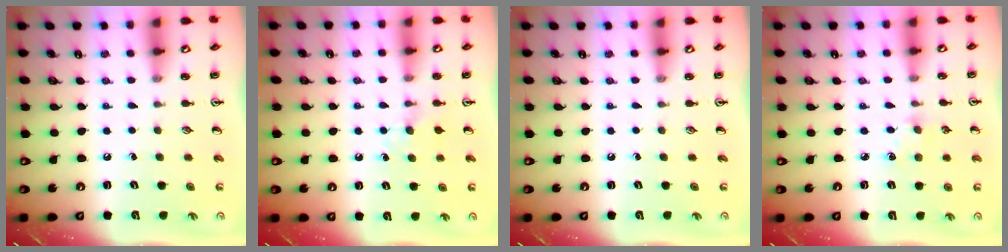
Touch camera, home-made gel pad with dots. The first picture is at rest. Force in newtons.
{"total": 4.5, "press": 4.5, "slide": 0.5}
{"total": 0.0}
{"total": 4.5, "press": 4.4, "slide": 0.5}